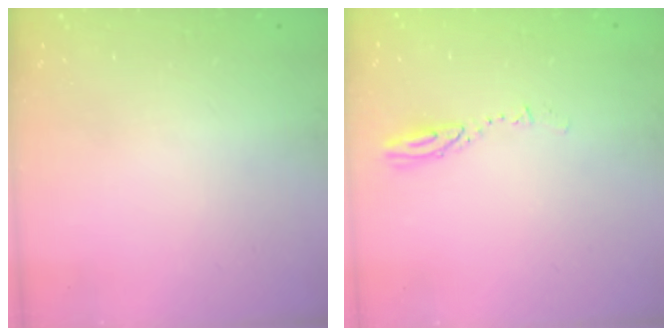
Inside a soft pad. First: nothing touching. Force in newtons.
{"total": 3.1, "press": 3.1, "slide": 0.4}